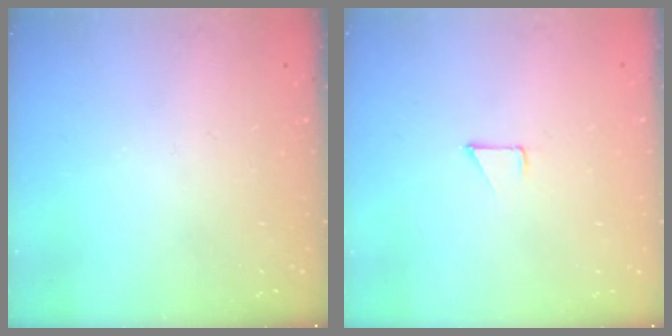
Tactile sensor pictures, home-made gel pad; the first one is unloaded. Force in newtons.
{"total": 4.5, "press": 4.5, "slide": 0.3}